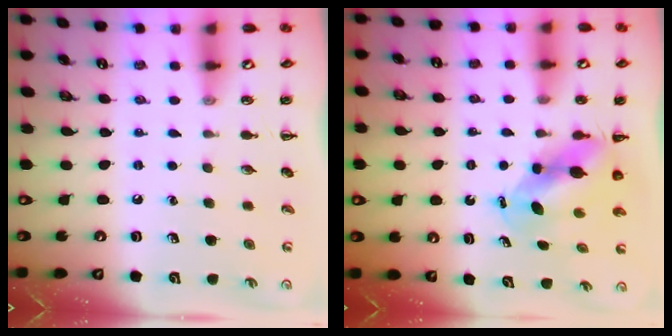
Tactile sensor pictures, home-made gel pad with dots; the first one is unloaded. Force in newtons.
{"total": 7.3, "press": 7.2, "slide": 1.0}